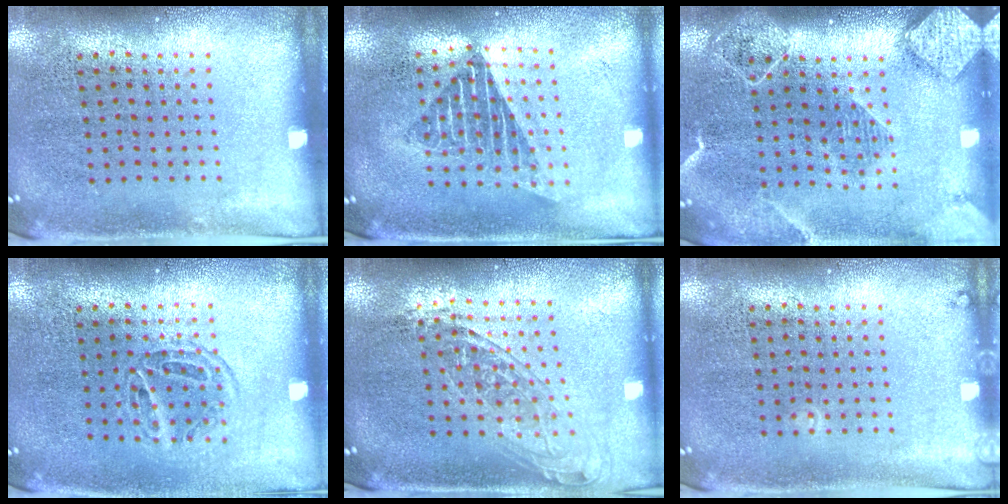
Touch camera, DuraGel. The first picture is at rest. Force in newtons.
{"total": 1.6, "press": 1.4, "slide": 0.9}
{"total": 2.3, "press": 1.9, "slide": 1.2}
{"total": 1.2, "press": 1.0, "slide": 0.6}
{"total": 1.5, "press": 1.3, "slide": 0.9}
{"total": 0.6, "press": 0.6, "slide": 0.2}